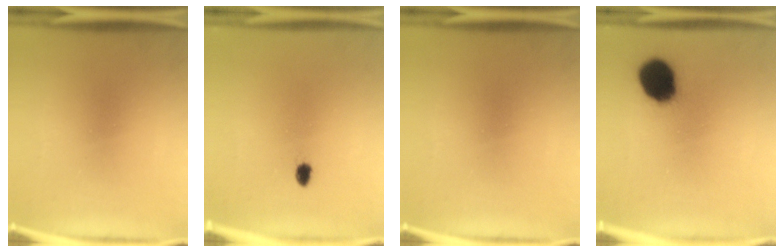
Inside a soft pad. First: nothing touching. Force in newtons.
{"total": 1.4}
{"total": 0.0}
{"total": 14.1}